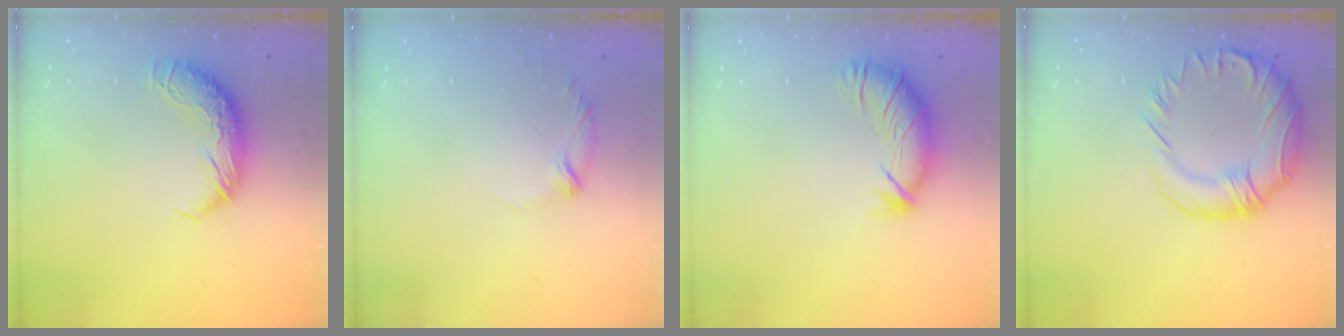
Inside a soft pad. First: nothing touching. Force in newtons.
{"total": 5.7, "press": 5.6, "slide": 1.0}
{"total": 2.8, "press": 2.0, "slide": 1.9}
{"total": 7.4, "press": 6.8, "slide": 3.0}